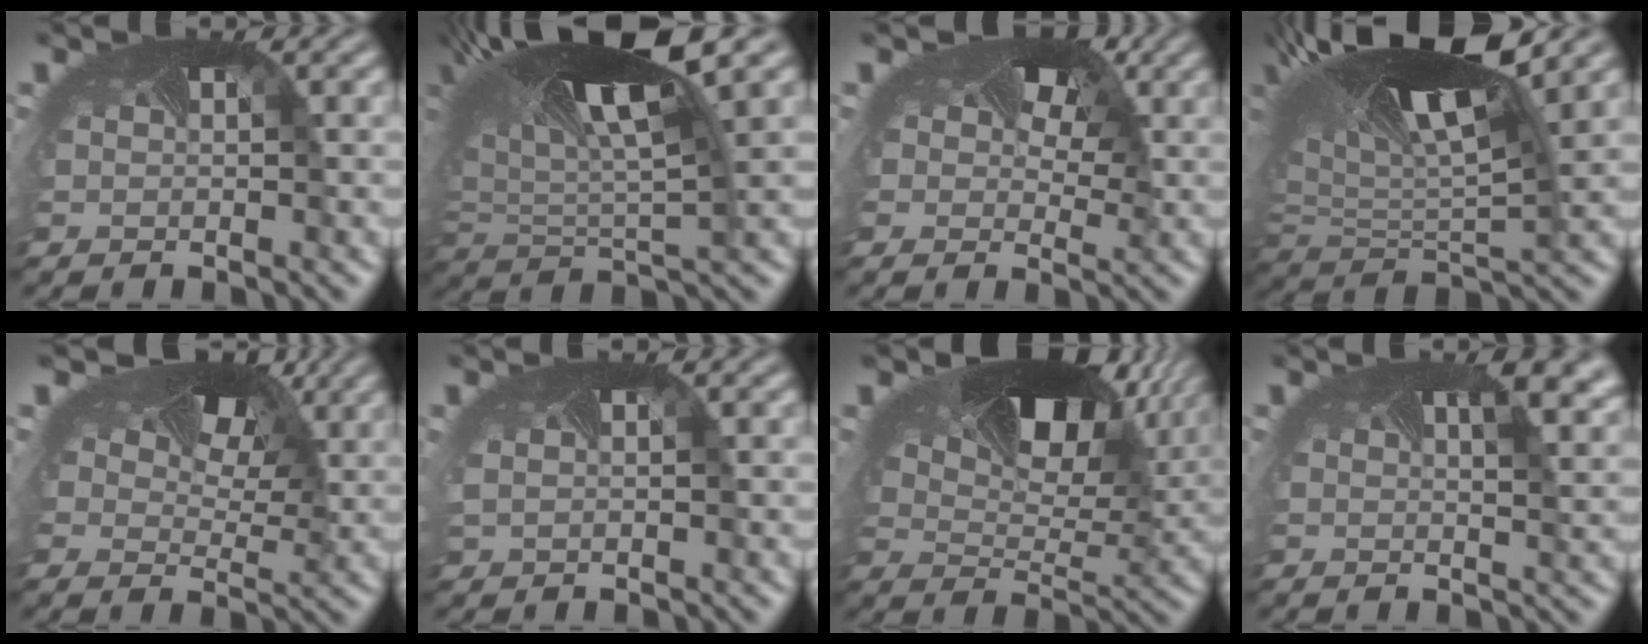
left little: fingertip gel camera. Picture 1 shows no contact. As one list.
[{"total": 13.1, "force": [5.6, 4.5, 10.9], "torque": [-0.241, 0.007, 0.107]}, {"total": 5.6, "force": [2.1, 3.8, 3.5], "torque": [-0.050, -0.003, 0.026]}, {"total": 12.8, "force": [5.6, 5.0, 10.4], "torque": [-0.217, -0.001, 0.103]}, {"total": 6.7, "force": [3.6, 3.9, 4.0], "torque": [-0.066, -0.008, 0.059]}, {"total": 0.7, "force": [0.1, 0.5, 0.5], "torque": [-0.025, -0.002, 0.015]}, {"total": 11.1, "force": [6.5, 5.6, 7.1], "torque": [-0.129, 0.001, 0.110]}, {"total": 6.1, "force": [2.9, 2.7, 4.6], "torque": [-0.052, 0.016, 0.026]}]